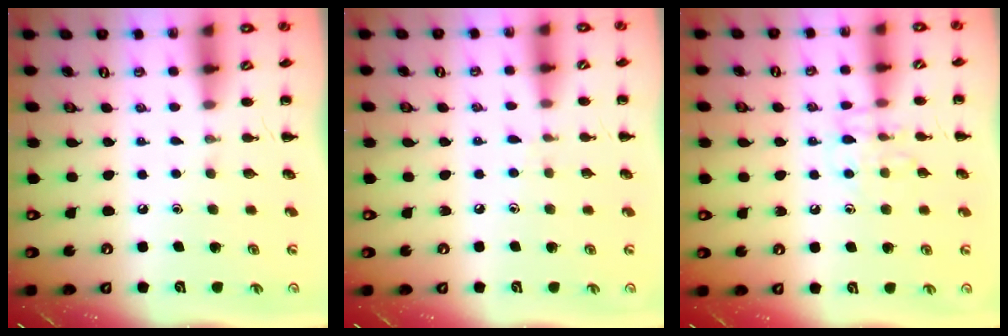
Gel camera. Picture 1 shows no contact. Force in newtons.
{"total": 4.2, "press": 3.8, "slide": 1.8}
{"total": 8.0, "press": 8.0, "slide": 0.7}